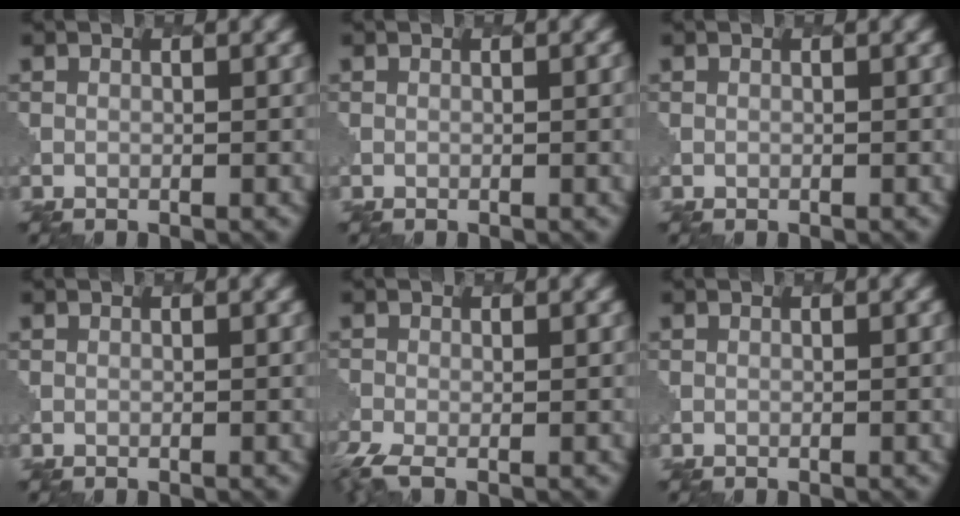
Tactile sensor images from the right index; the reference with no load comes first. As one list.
[{"total": 1.1, "force": [-0.1, 0.0, 1.1], "torque": [-0.010, -0.002, -0.002]}, {"total": 0.0}, {"total": 0.0}, {"total": 3.2, "force": [-2.3, 0.8, 2.1], "torque": [-0.045, -0.008, -0.053]}, {"total": 0.0}]